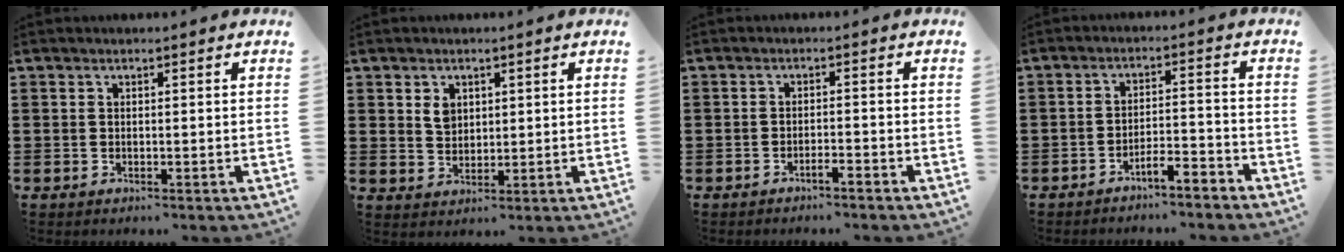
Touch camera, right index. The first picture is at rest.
{"total": 2.8, "force": [1.3, 2.0, 1.4], "torque": [-0.034, 0.006, 0.025]}
{"total": 1.6, "force": [-1.4, -0.1, 0.7], "torque": [-0.015, 0.000, -0.027]}
{"total": 4.2, "force": [-3.9, 0.1, 1.4], "torque": [-0.029, 0.003, -0.078]}